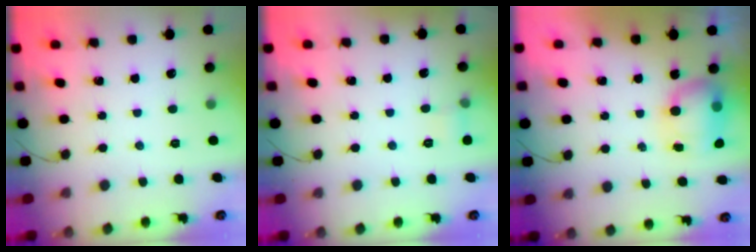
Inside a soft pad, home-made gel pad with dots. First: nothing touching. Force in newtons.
{"total": 4.6, "press": 4.3, "slide": 1.5}
{"total": 11.7, "press": 9.3, "slide": 7.1}